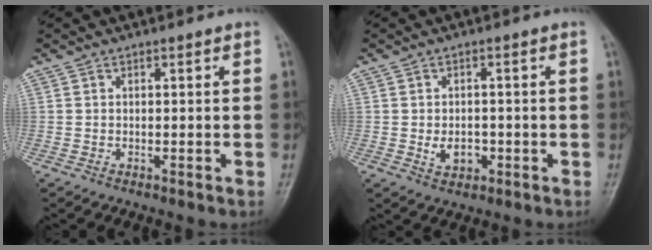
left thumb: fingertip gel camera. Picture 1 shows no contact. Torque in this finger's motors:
{"motor_torque": [0.02, 0.07, 0.11, -0.07, 0.00]}